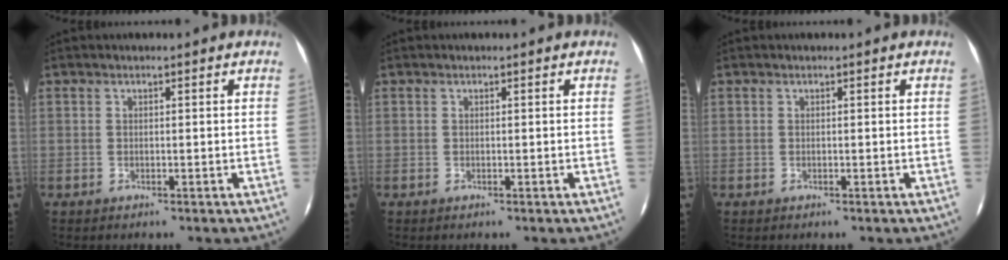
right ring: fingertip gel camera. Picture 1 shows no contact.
{"total": 0.0}
{"total": 0.0}